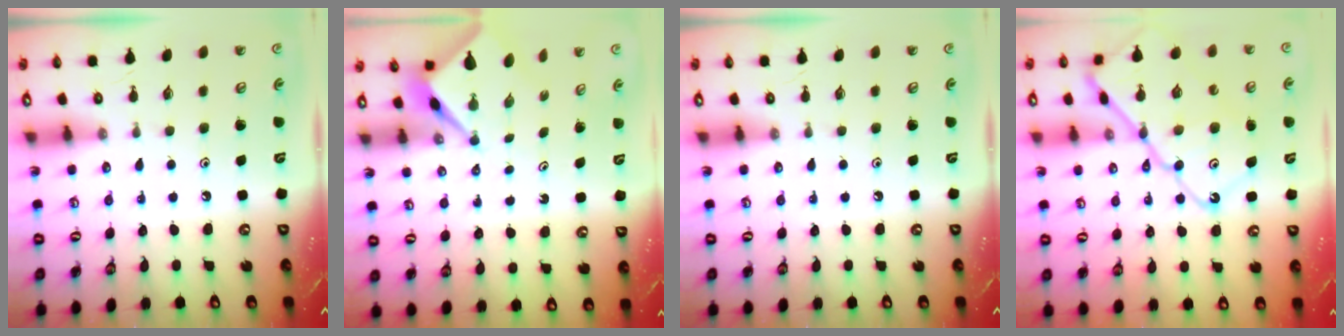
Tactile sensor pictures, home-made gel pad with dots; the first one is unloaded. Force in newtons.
{"total": 2.5, "press": 2.5, "slide": 0.2}
{"total": 0.0}
{"total": 17.4, "press": 17.3, "slide": 1.9}